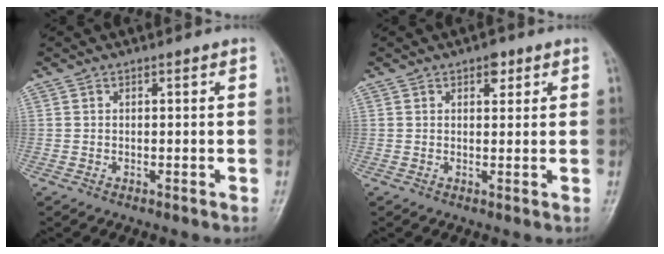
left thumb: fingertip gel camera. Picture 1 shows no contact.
{"total": 2.5, "force": [1.4, 1.4, 1.6], "torque": [-0.010, -0.004, 0.018]}